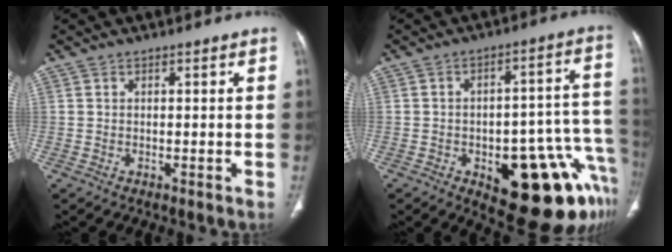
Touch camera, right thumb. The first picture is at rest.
{"total": 22.3, "force": [-9.5, 9.4, 17.8], "torque": [-0.146, 0.068, -0.110]}